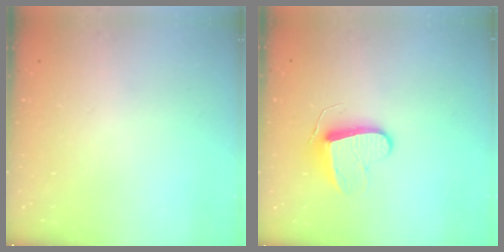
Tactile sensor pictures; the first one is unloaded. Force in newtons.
{"total": 9.3, "press": 9.3, "slide": 0.6}